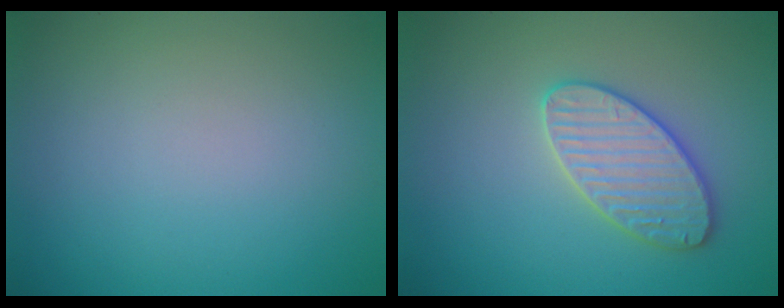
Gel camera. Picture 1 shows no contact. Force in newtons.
{"total": 3.6, "press": 3.6, "slide": 0.1}